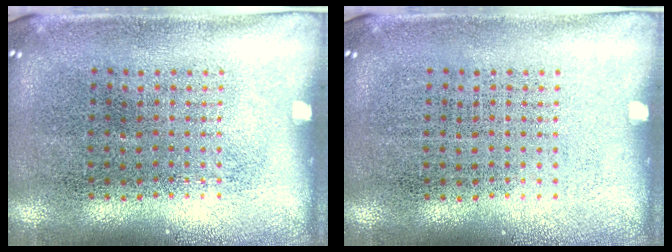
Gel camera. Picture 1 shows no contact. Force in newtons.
{"total": 0.0}